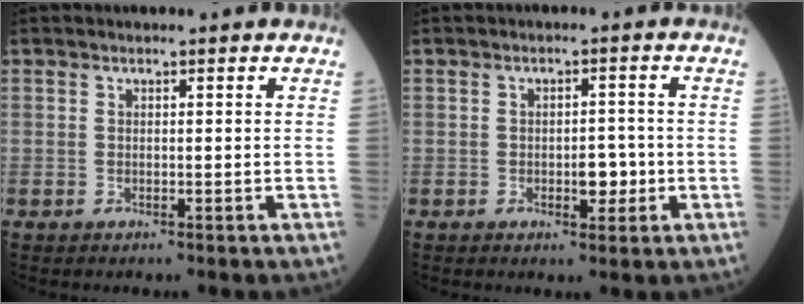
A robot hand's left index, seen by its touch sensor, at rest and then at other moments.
{"total": 3.1, "force": [-1.0, 1.5, 2.5], "torque": [-0.028, 0.000, -0.013]}